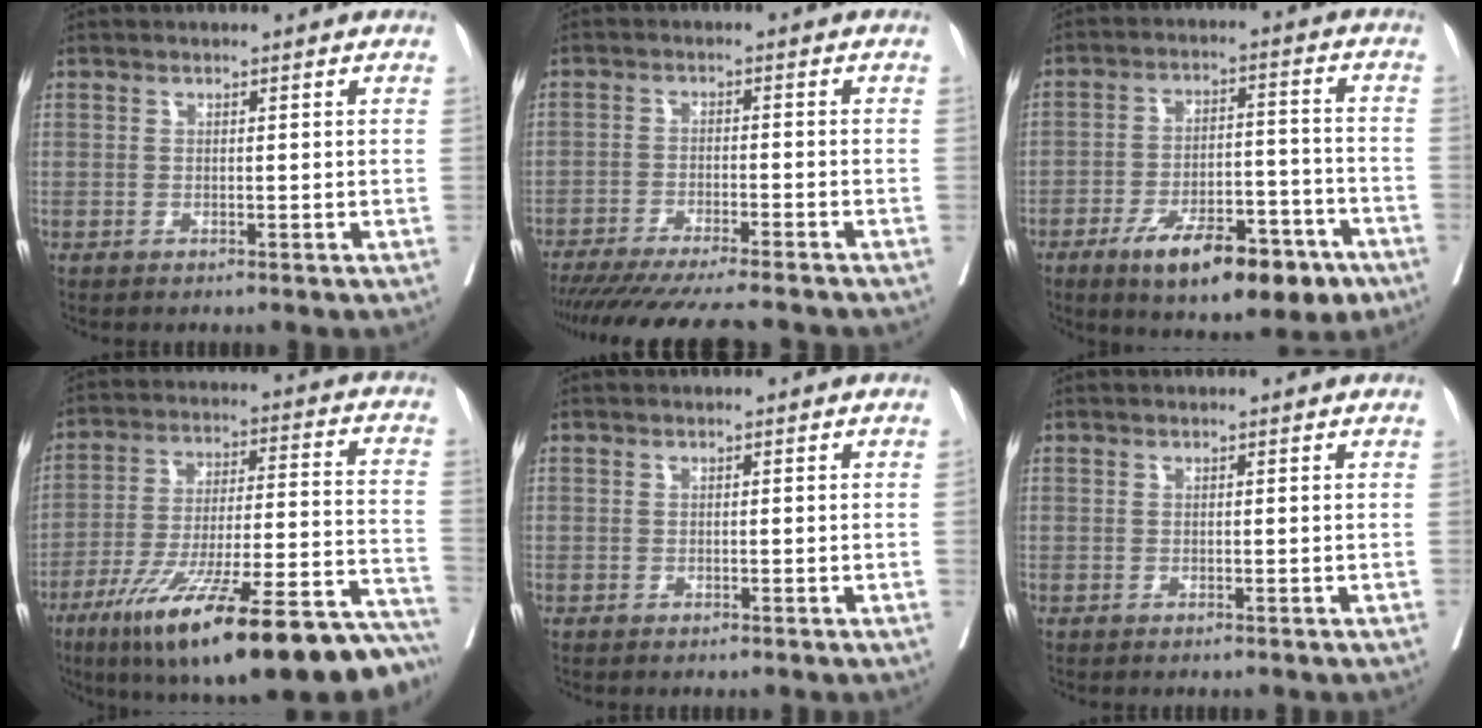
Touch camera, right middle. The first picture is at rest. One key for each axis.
{"total": 17.4, "fx": -15.5, "fy": 0.8, "fz": 7.9, "tx": -0.125, "ty": -0.046, "tz": -0.222}
{"total": 14.9, "fx": -8.8, "fy": 5.2, "fz": 10.8, "tx": -0.142, "ty": 0.009, "tz": -0.127}
{"total": 28.5, "fx": -20.6, "fy": 4.1, "fz": 19.3, "tx": -0.230, "ty": 0.001, "tz": -0.314}
{"total": 0.0}
{"total": 0.0}